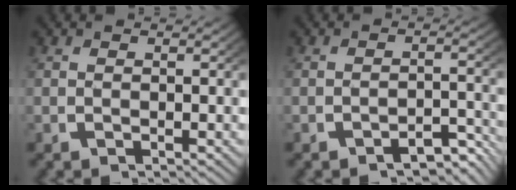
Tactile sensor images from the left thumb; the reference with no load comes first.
{"total": 3.3, "force": [-2.6, 1.2, 1.7], "torque": [-0.019, -0.006, -0.040]}